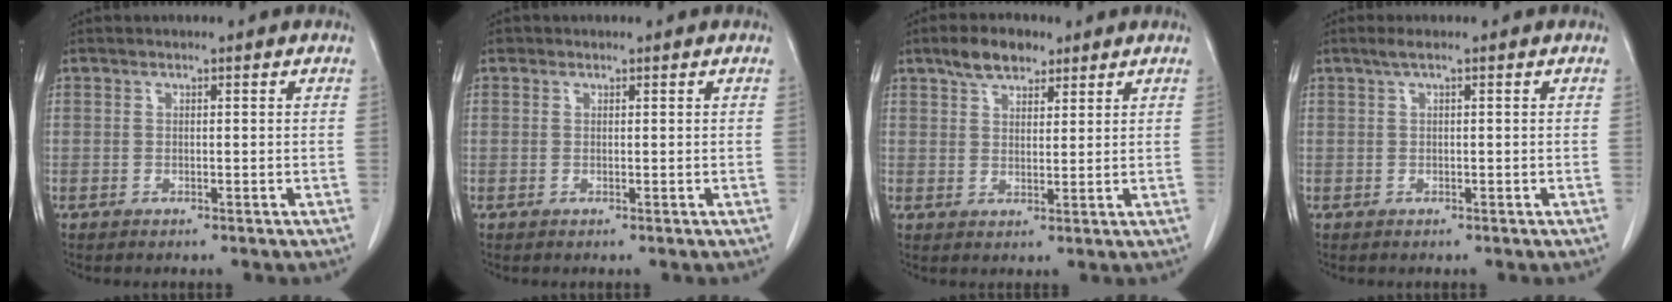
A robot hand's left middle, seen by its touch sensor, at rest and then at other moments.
{"total": 0.0}
{"total": 5.1, "force": [3.6, 2.5, 2.5], "torque": [-0.045, 0.012, 0.065]}
{"total": 1.1, "force": [0.6, -0.1, 1.0], "torque": [-0.023, 0.012, 0.012]}